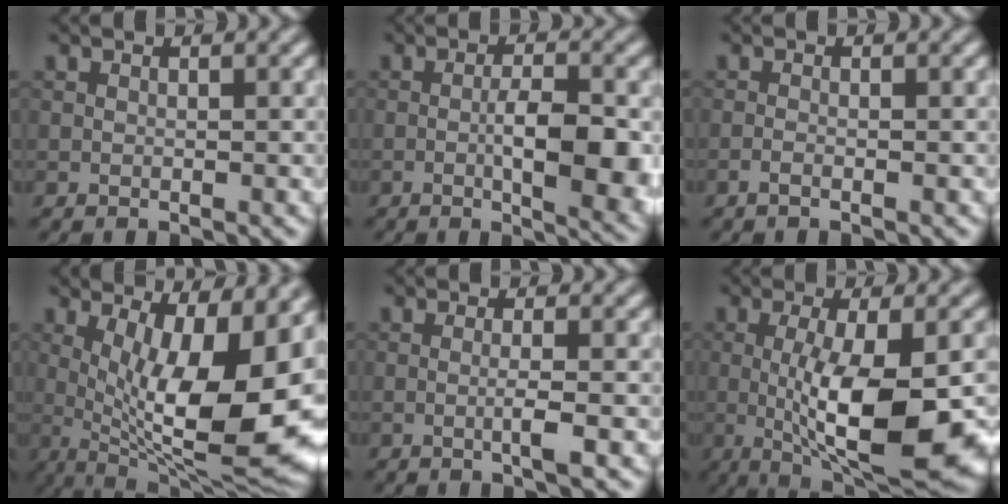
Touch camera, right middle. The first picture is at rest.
{"total": 6.3, "force": [-1.2, 1.9, 5.9], "torque": [-0.095, -0.006, -0.015]}
{"total": 0.8, "force": [-0.5, 0.2, 0.6], "torque": [-0.010, 0.000, -0.012]}
{"total": 15.6, "force": [0.8, 5.2, 14.6], "torque": [-0.185, -0.006, 0.020]}
{"total": 2.0, "force": [-0.4, 0.3, 2.0], "torque": [-0.033, -0.002, -0.012]}
{"total": 9.5, "force": [-1.3, 2.5, 9.0], "torque": [-0.156, -0.019, -0.015]}